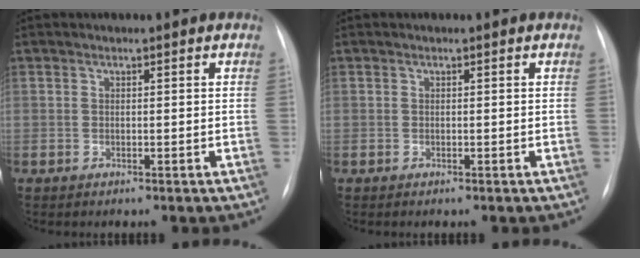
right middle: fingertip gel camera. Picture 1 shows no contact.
{"total": 0.0}